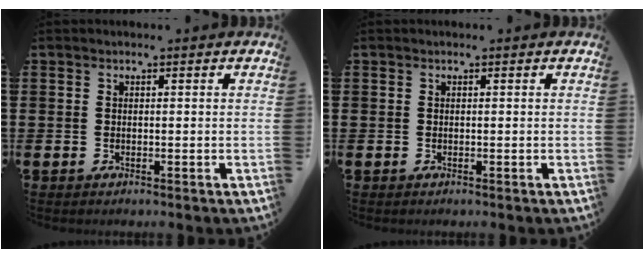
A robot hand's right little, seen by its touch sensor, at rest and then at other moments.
{"total": 0.0}